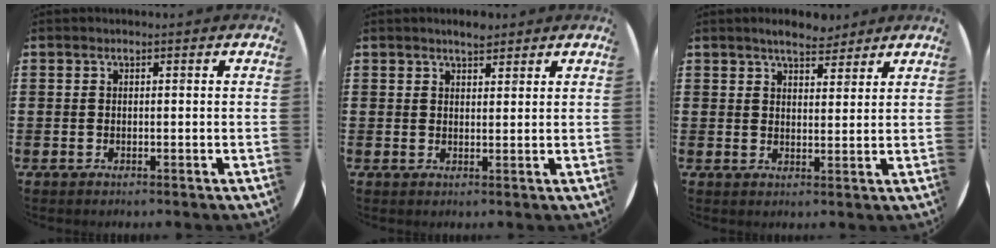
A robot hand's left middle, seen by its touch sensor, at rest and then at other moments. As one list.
[{"total": 2.3, "force": [2.1, 0.7, 0.6], "torque": [-0.013, 0.004, 0.038]}, {"total": 4.1, "force": [3.8, 1.1, 1.1], "torque": [-0.020, -0.009, 0.067]}]